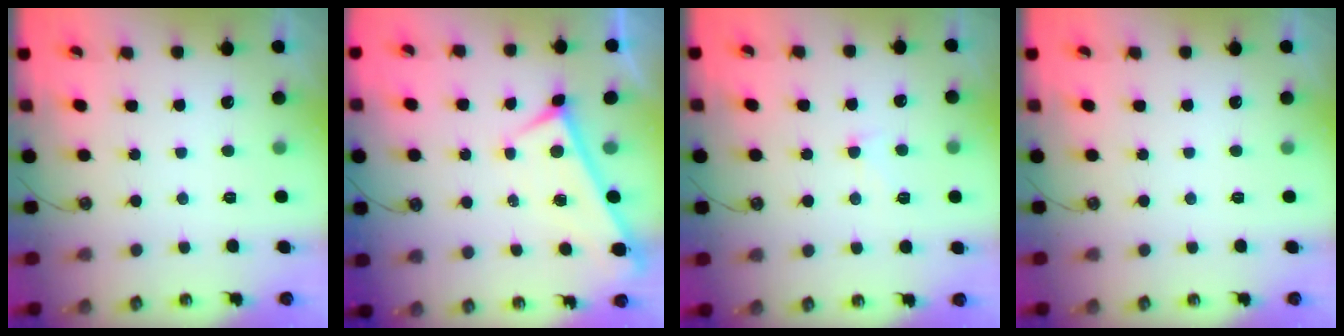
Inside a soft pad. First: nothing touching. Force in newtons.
{"total": 0.0}
{"total": 0.9, "press": 0.3, "slide": 0.8}
{"total": 0.0}